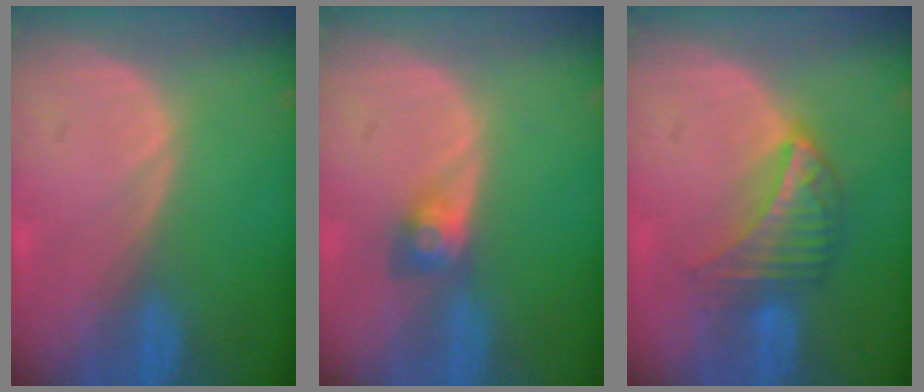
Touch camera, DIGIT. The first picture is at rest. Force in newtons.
{"total": 3.0, "press": 2.6, "slide": 1.5}
{"total": 6.4, "press": 5.9, "slide": 2.3}